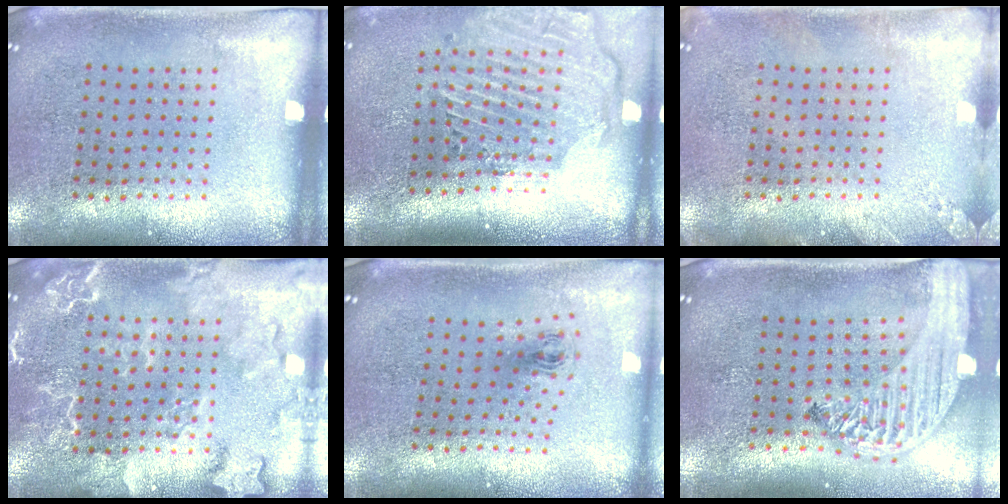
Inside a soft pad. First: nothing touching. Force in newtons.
{"total": 2.8, "press": 2.3, "slide": 1.7}
{"total": 1.2, "press": 1.2, "slide": 0.1}
{"total": 2.5, "press": 2.4, "slide": 0.4}
{"total": 0.8, "press": 0.3, "slide": 0.7}
{"total": 2.9, "press": 2.2, "slide": 1.8}